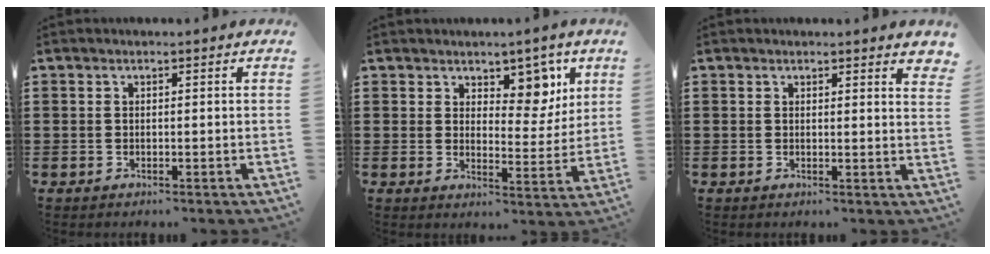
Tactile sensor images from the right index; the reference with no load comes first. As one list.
[{"total": 7.1, "force": [4.7, 4.1, 3.4], "torque": [-0.059, -0.016, 0.078]}, {"total": 1.2, "force": [1.2, 0.2, 0.2], "torque": [0.001, -0.002, 0.021]}]